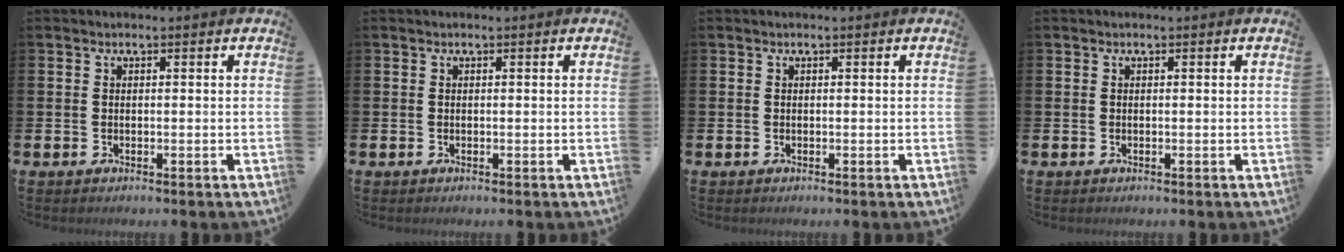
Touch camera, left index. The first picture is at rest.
{"total": 0.0}
{"total": 0.0}
{"total": 0.0}